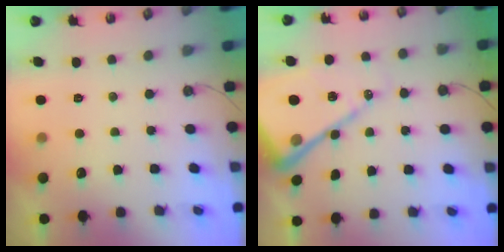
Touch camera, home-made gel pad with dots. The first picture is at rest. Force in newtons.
{"total": 17.9, "press": 17.8, "slide": 1.8}